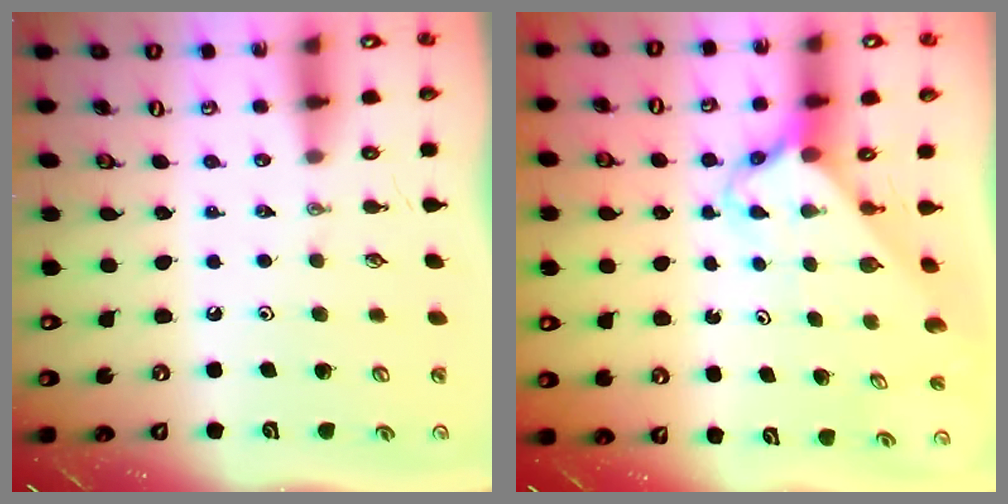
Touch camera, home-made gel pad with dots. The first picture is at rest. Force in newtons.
{"total": 2.6, "press": 2.6, "slide": 0.2}